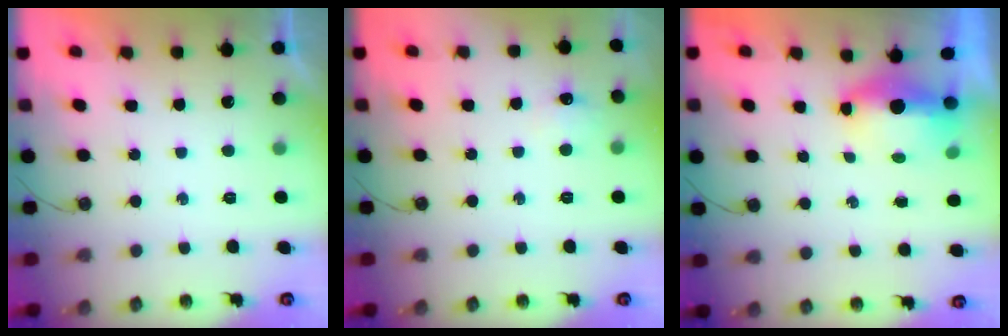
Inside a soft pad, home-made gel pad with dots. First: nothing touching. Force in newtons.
{"total": 5.6, "press": 5.5, "slide": 0.7}
{"total": 5.7, "press": 5.5, "slide": 1.5}